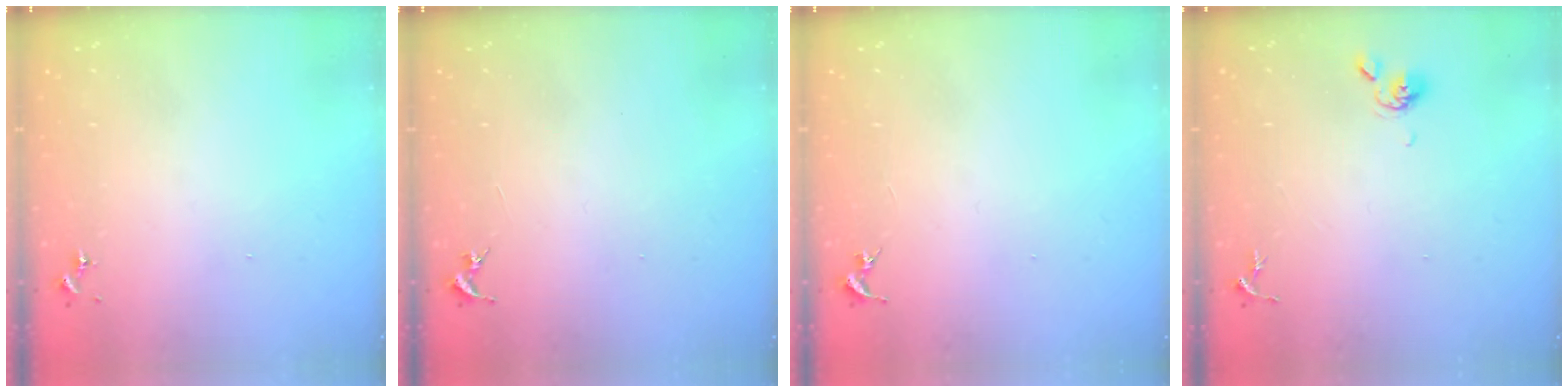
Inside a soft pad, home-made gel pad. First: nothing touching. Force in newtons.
{"total": 0.0}
{"total": 0.0}
{"total": 4.7, "press": 4.7, "slide": 0.7}